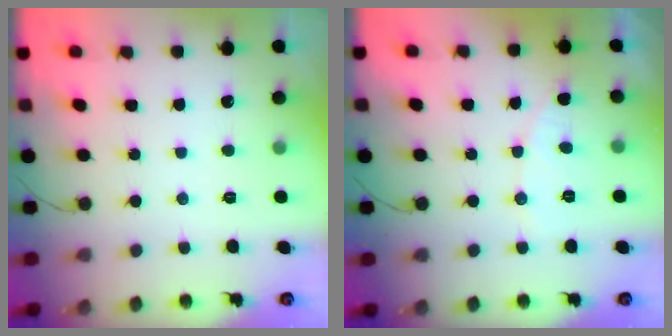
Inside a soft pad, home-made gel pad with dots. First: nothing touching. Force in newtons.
{"total": 4.9, "press": 4.9, "slide": 0.3}